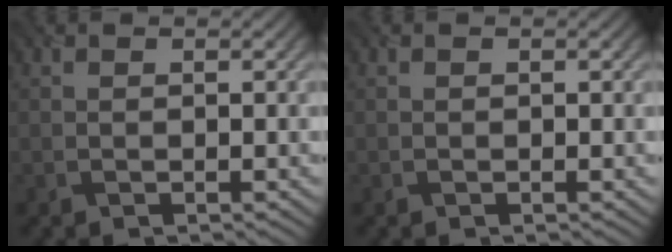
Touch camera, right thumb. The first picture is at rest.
{"total": 0.0}